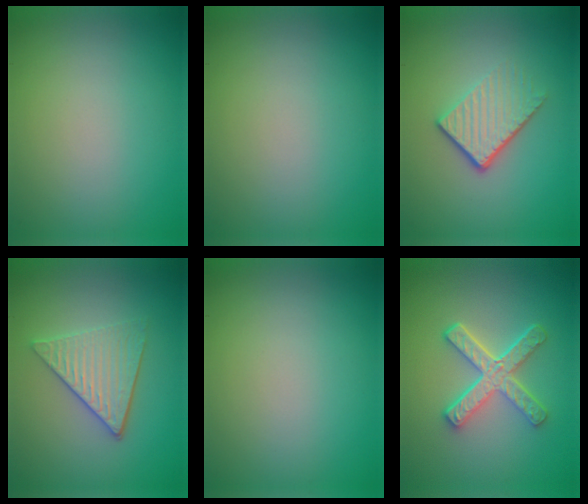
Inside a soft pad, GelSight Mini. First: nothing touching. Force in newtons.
{"total": 0.0}
{"total": 3.9, "press": 2.6, "slide": 2.9}
{"total": 4.1, "press": 3.3, "slide": 2.3}
{"total": 0.0}
{"total": 4.9, "press": 3.7, "slide": 3.2}